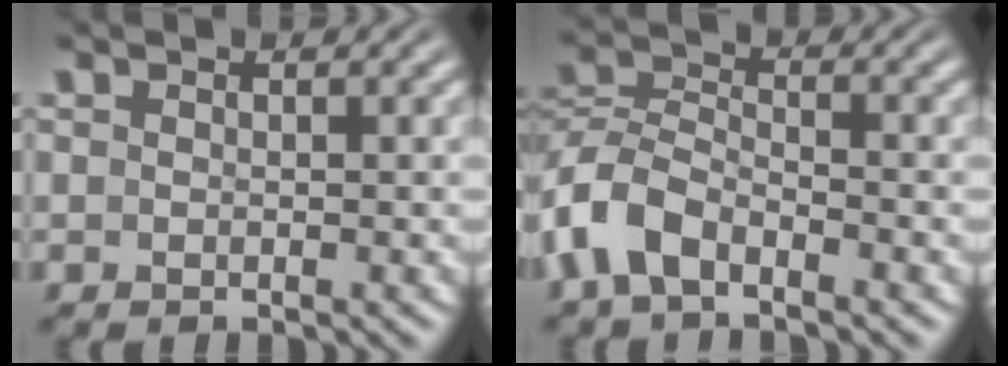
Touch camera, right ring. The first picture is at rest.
{"total": 6.4, "force": [-2.8, 5.0, 2.7], "torque": [-0.085, -0.016, -0.053]}